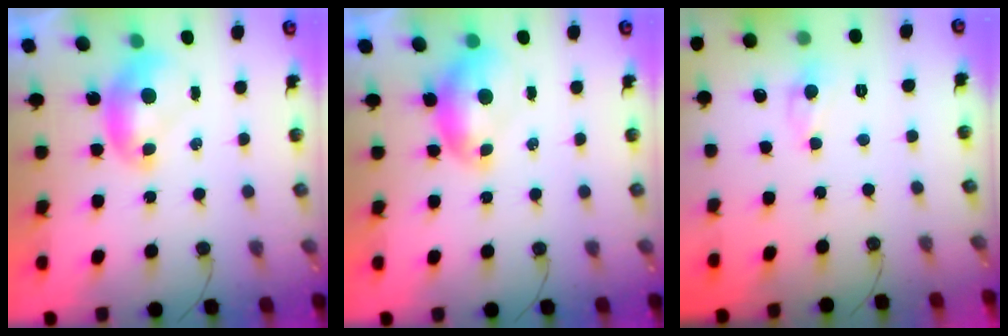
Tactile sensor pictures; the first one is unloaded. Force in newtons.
{"total": 0.0}
{"total": 0.0}